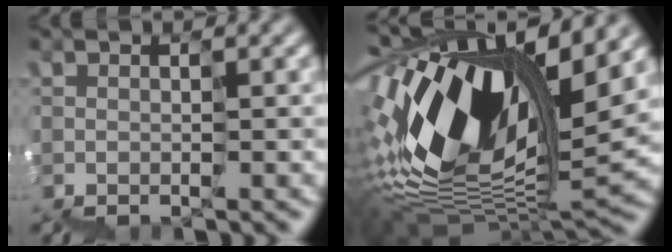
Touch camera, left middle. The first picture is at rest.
{"total": 13.7, "force": [2.8, 6.4, 11.8], "torque": [-0.245, 0.032, 0.044]}